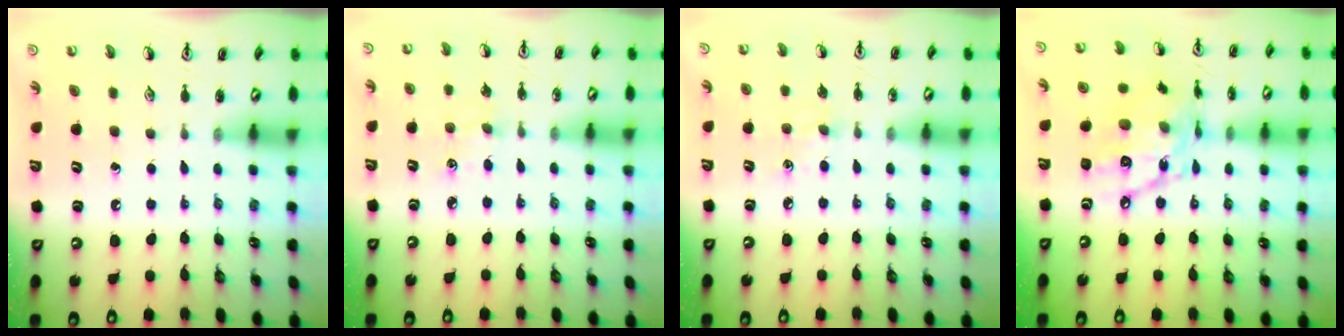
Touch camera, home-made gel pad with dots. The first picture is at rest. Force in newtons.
{"total": 4.4, "press": 4.4, "slide": 0.6}
{"total": 5.4, "press": 5.3, "slide": 0.8}
{"total": 16.7, "press": 16.6, "slide": 1.7}